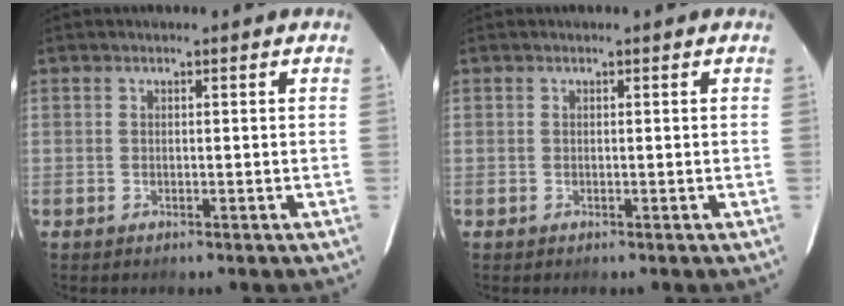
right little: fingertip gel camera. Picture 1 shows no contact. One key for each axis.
{"total": 0.0}